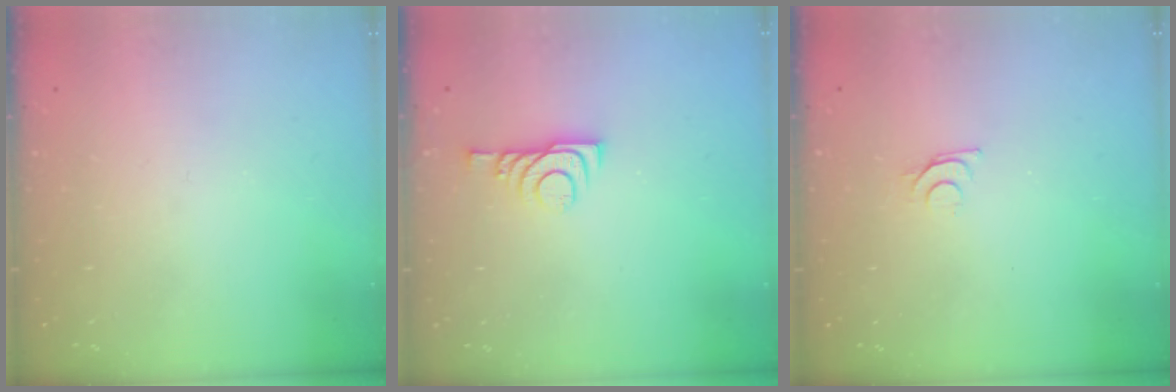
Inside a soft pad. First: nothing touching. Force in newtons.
{"total": 6.7, "press": 6.7, "slide": 0.7}
{"total": 6.0, "press": 6.0, "slide": 0.6}